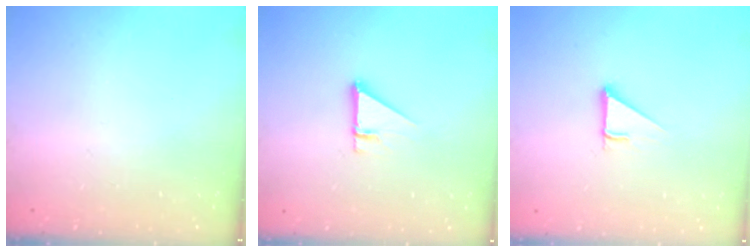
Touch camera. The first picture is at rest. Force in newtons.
{"total": 2.7, "press": 2.7, "slide": 0.2}
{"total": 2.7, "press": 2.7, "slide": 0.0}